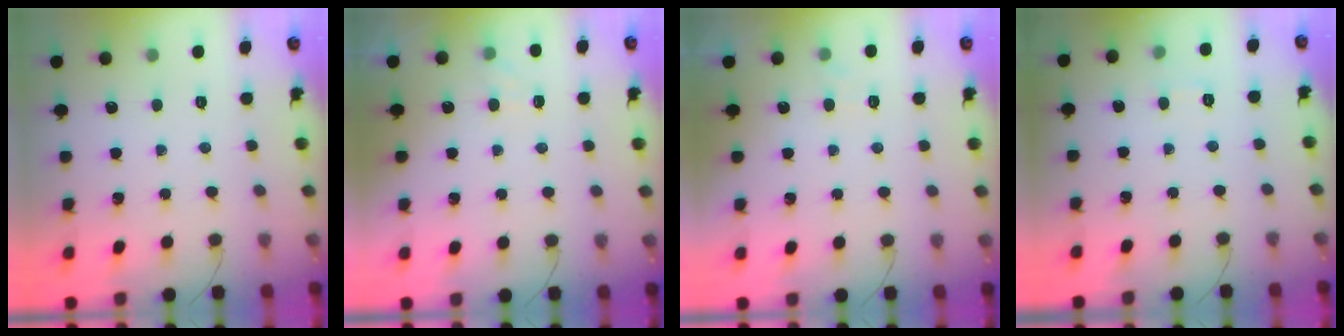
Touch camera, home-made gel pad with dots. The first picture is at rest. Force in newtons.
{"total": 5.6, "press": 5.3, "slide": 1.7}
{"total": 4.2, "press": 4.1, "slide": 1.1}
{"total": 4.3, "press": 4.1, "slide": 1.2}